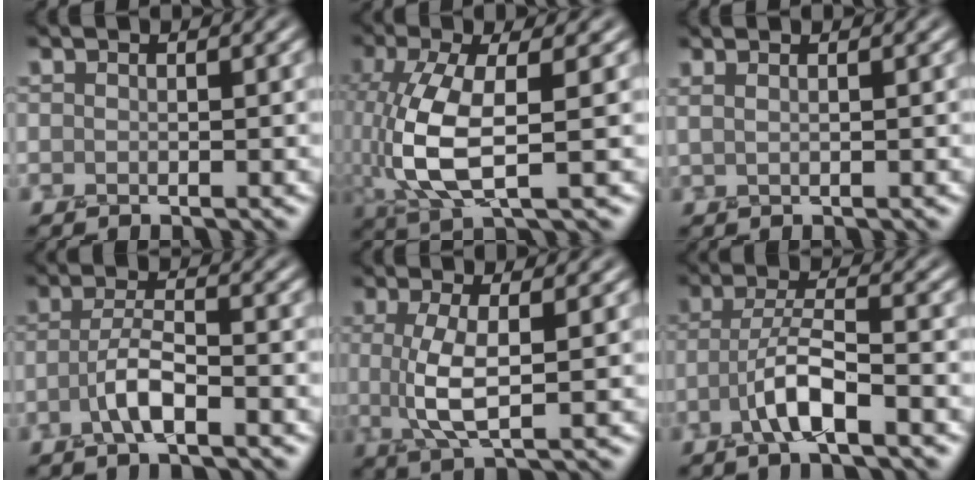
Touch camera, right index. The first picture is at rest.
{"total": 8.0, "force": [-0.7, 2.8, 7.5], "torque": [-0.179, -0.005, -0.012]}
{"total": 2.0, "force": [1.1, 0.9, 1.4], "torque": [-0.009, -0.004, -0.002]}
{"total": 3.2, "force": [-1.3, 0.6, 2.8], "torque": [-0.055, 0.008, -0.033]}
{"total": 4.4, "force": [0.1, 1.2, 4.3], "torque": [-0.095, -0.003, 0.003]}
{"total": 4.5, "force": [-2.0, 0.8, 3.9], "torque": [-0.075, 0.010, -0.046]}